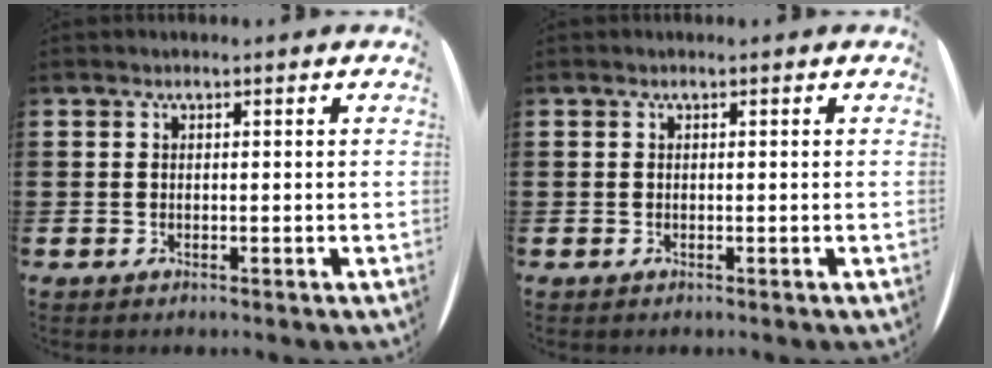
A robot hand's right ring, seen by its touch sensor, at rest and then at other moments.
{"total": 0.0}